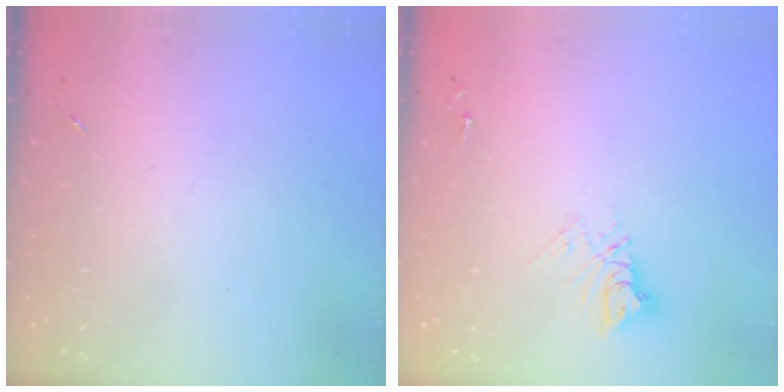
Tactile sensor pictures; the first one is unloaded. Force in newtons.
{"total": 9.3, "press": 9.3, "slide": 0.8}